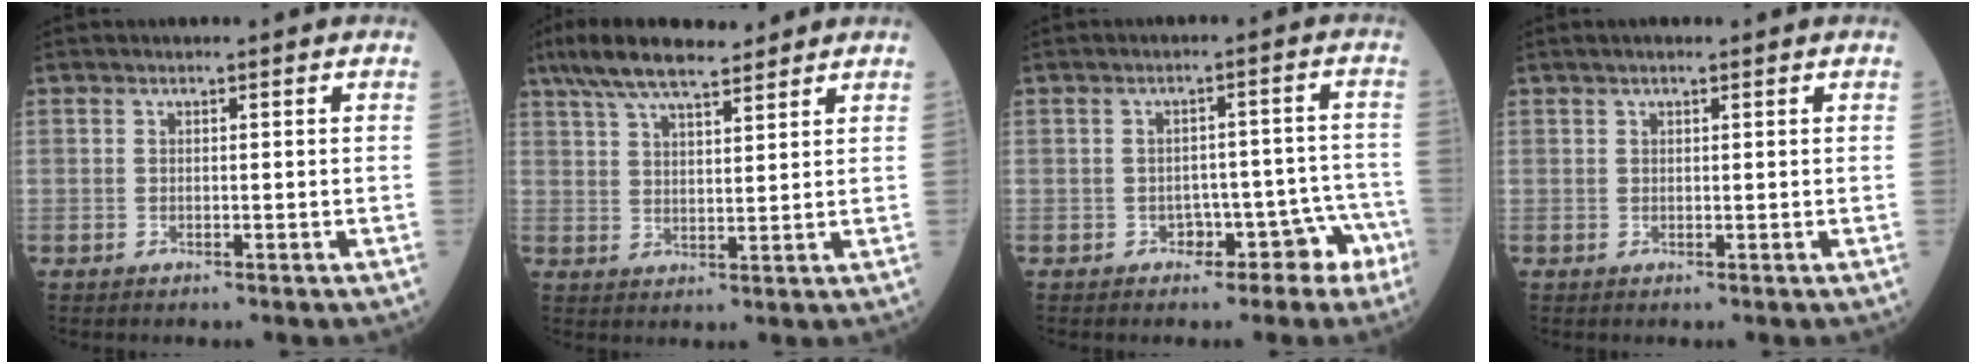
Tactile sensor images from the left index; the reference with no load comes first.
{"total": 10.3, "force": [8.3, 2.1, 5.7], "torque": [-0.111, 0.030, 0.148]}
{"total": 5.6, "force": [-3.6, 3.7, 2.2], "torque": [-0.012, 0.042, -0.041]}
{"total": 2.4, "force": [1.7, 0.5, 1.6], "torque": [-0.031, 0.018, 0.027]}